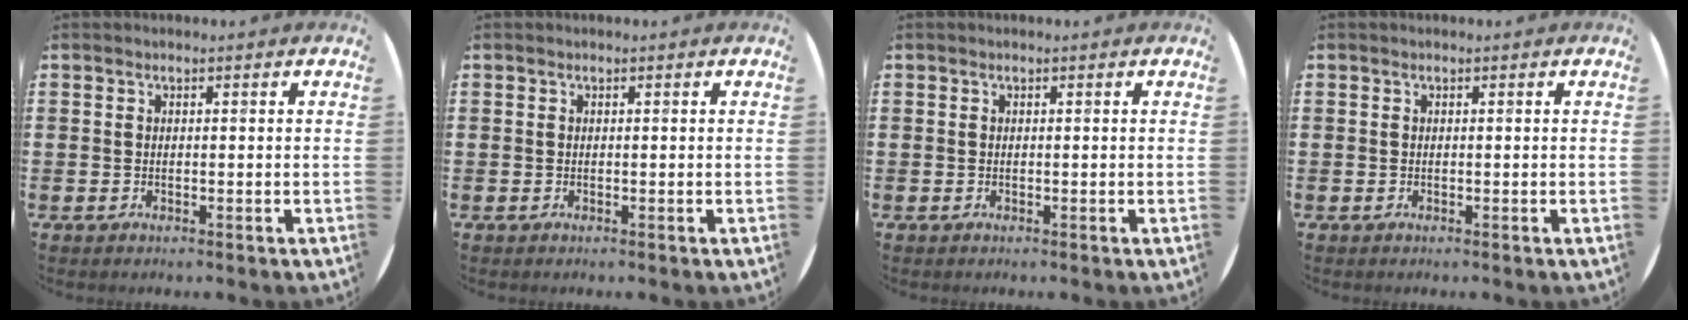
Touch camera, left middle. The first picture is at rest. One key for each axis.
{"total": 0.0}
{"total": 0.0}
{"total": 0.0}